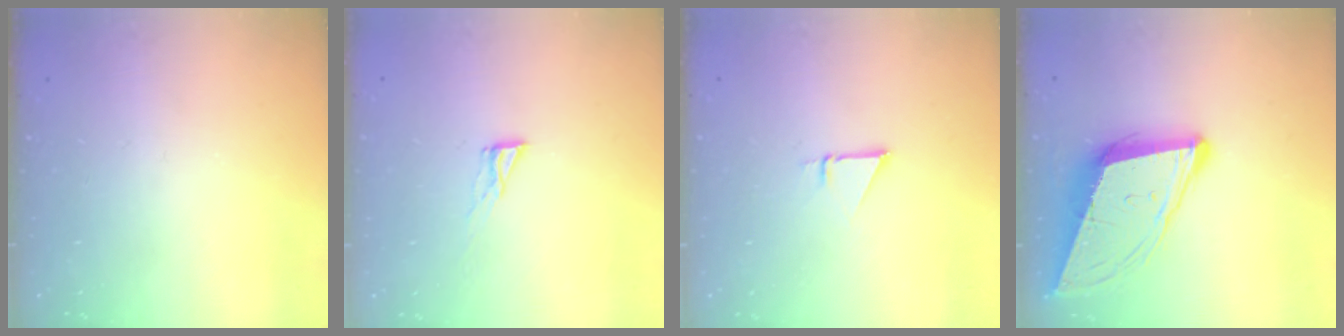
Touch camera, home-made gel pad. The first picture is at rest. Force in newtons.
{"total": 4.3, "press": 4.2, "slide": 0.3}
{"total": 1.4, "press": 1.4, "slide": 0.0}
{"total": 12.6, "press": 12.0, "slide": 3.9}